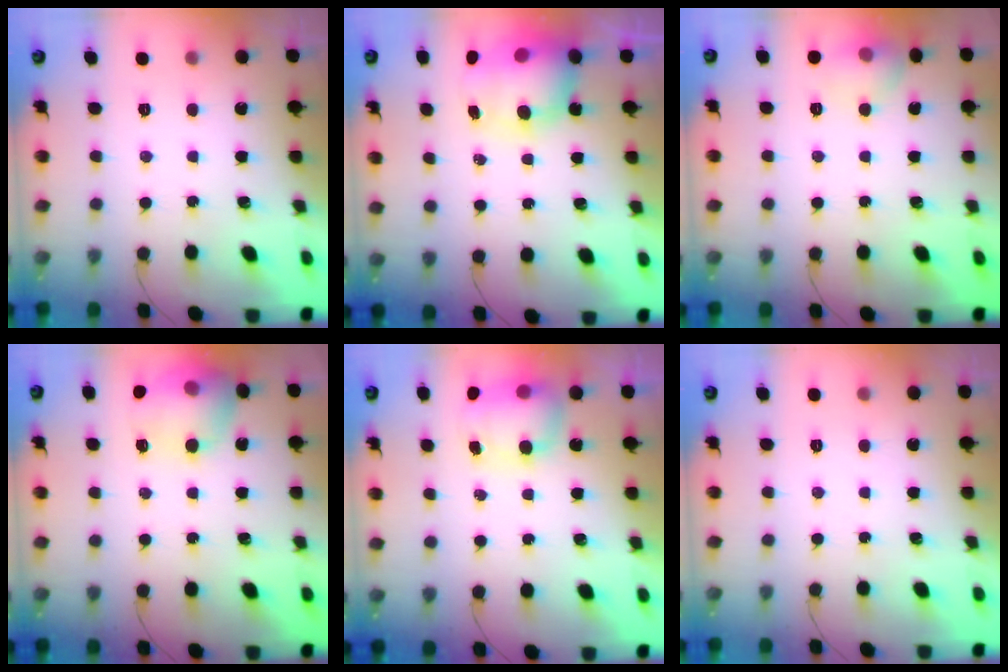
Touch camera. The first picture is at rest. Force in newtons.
{"total": 10.1, "press": 9.8, "slide": 2.3}
{"total": 9.6, "press": 7.7, "slide": 5.6}
{"total": 15.4, "press": 15.3, "slide": 1.5}
{"total": 7.5, "press": 7.4, "slide": 1.3}
{"total": 0.0}